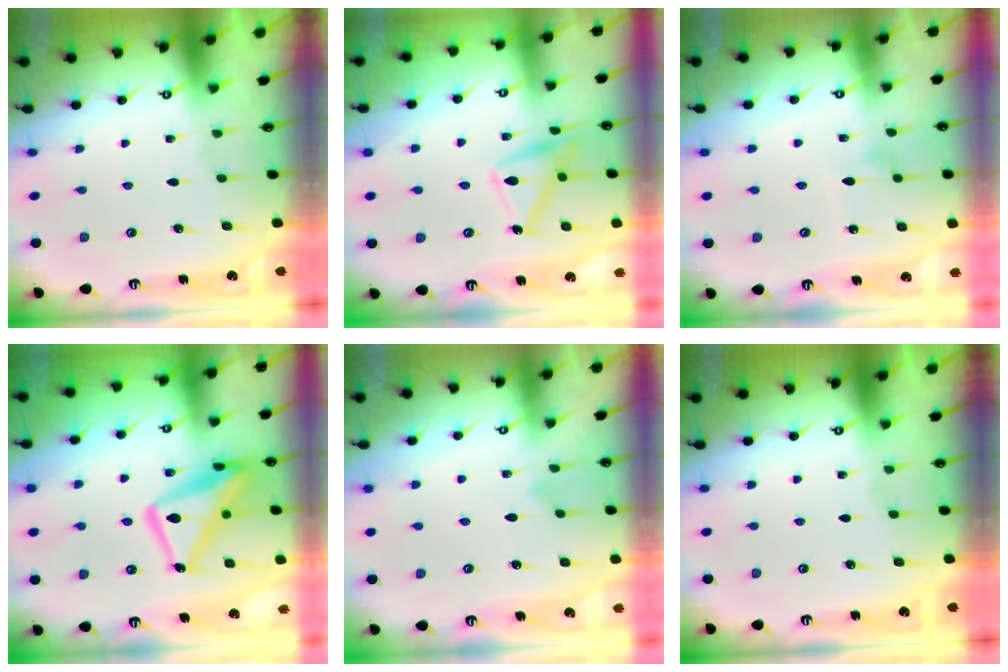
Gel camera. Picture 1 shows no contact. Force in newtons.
{"total": 13.8, "press": 13.8, "slide": 0.5}
{"total": 5.8, "press": 5.8, "slide": 0.4}
{"total": 15.8, "press": 15.8, "slide": 1.3}
{"total": 6.0, "press": 6.0, "slide": 0.2}
{"total": 0.0}